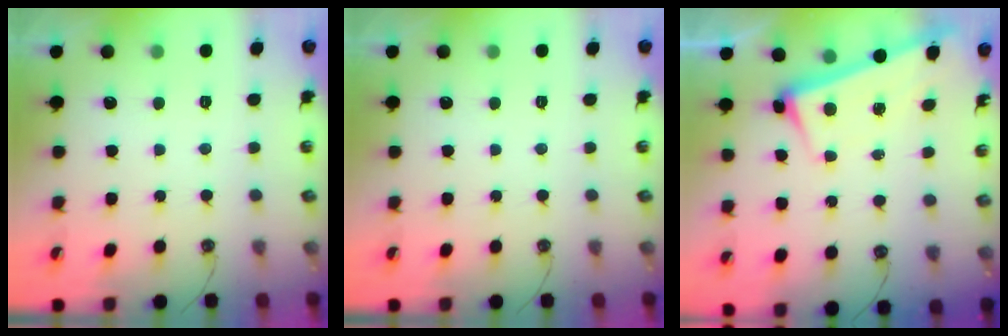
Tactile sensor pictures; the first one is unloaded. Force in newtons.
{"total": 0.0}
{"total": 2.8, "press": 2.7, "slide": 0.7}